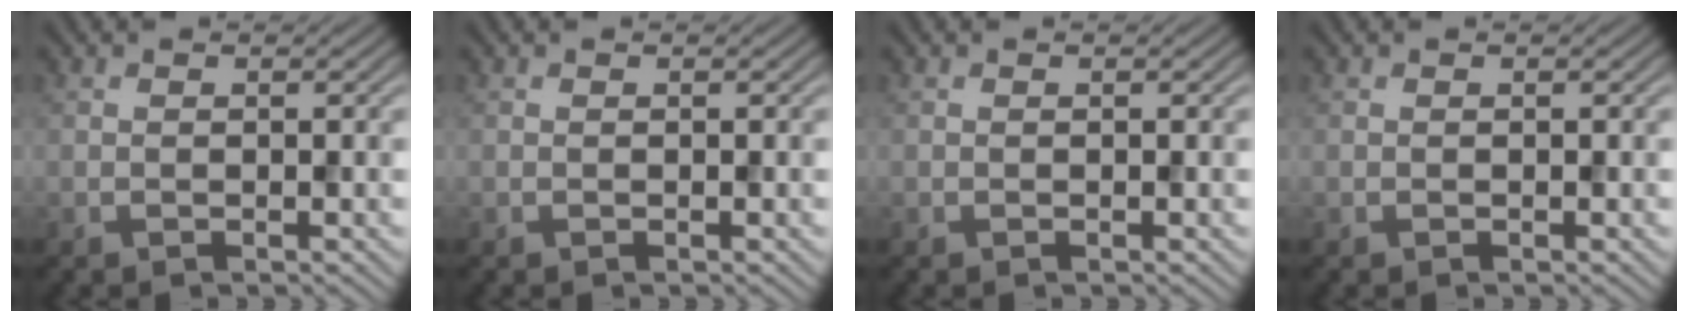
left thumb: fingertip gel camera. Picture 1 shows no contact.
{"total": 0.0}
{"total": 0.0}
{"total": 0.0}